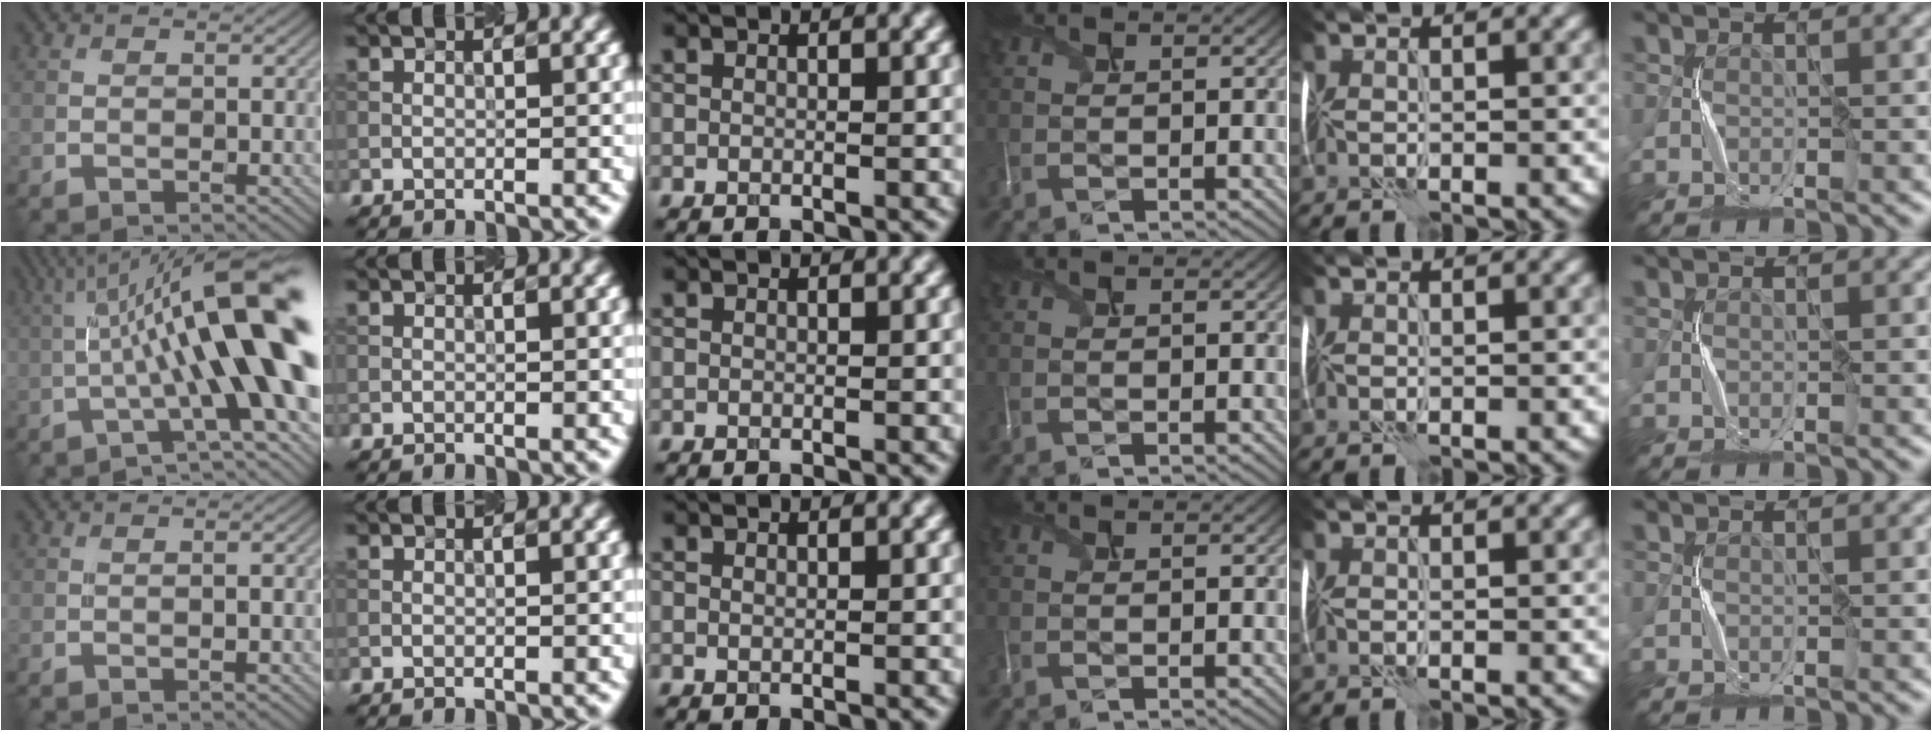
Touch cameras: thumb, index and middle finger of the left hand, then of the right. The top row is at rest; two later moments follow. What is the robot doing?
{"motion": "shake", "object": "plastic piggy bank"}